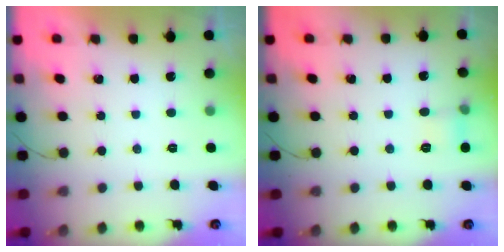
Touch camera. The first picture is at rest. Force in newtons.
{"total": 5.8, "press": 5.6, "slide": 1.6}